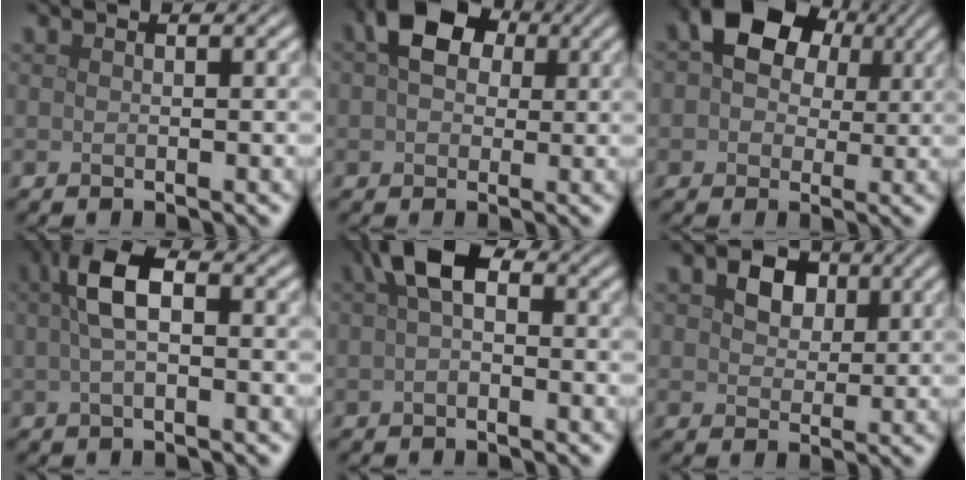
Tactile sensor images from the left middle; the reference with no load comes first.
{"total": 6.4, "force": [2.0, 4.5, 4.1], "torque": [-0.082, 0.017, 0.015]}
{"total": 8.4, "force": [2.7, 6.2, 4.9], "torque": [-0.079, 0.023, 0.016]}
{"total": 4.1, "force": [0.6, 1.6, 3.8], "torque": [-0.075, 0.011, 0.005]}
{"total": 4.0, "force": [0.9, 2.2, 3.2], "torque": [-0.052, 0.013, 0.004]}
{"total": 3.5, "force": [1.4, 2.5, 1.9], "torque": [-0.035, 0.000, 0.013]}